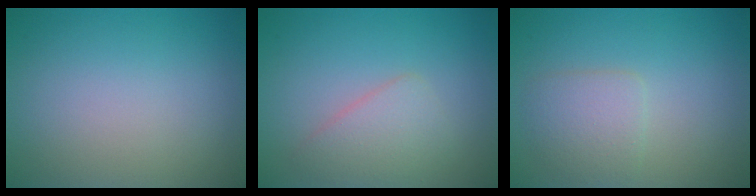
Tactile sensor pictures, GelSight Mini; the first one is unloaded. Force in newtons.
{"total": 2.6, "press": 2.6, "slide": 0.1}
{"total": 2.5, "press": 2.5, "slide": 0.1}